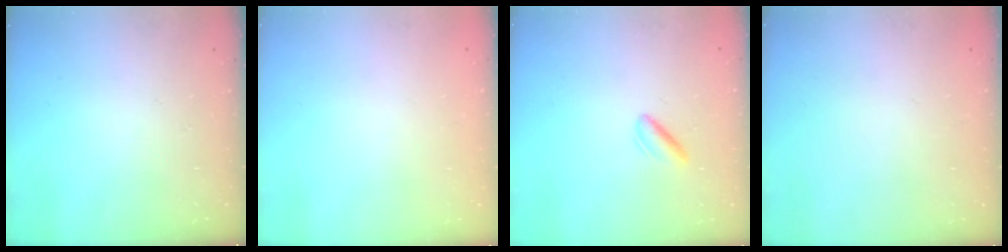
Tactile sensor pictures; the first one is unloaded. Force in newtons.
{"total": 2.0, "press": 2.0, "slide": 0.1}
{"total": 2.1, "press": 1.9, "slide": 1.0}
{"total": 2.2, "press": 2.2, "slide": 0.1}